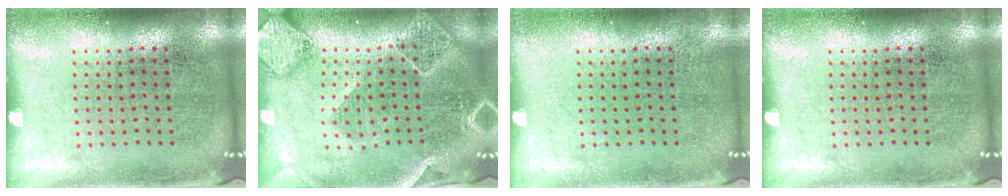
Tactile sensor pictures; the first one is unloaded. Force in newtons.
{"total": 2.4, "press": 2.1, "slide": 1.0}
{"total": 0.0}
{"total": 0.0}